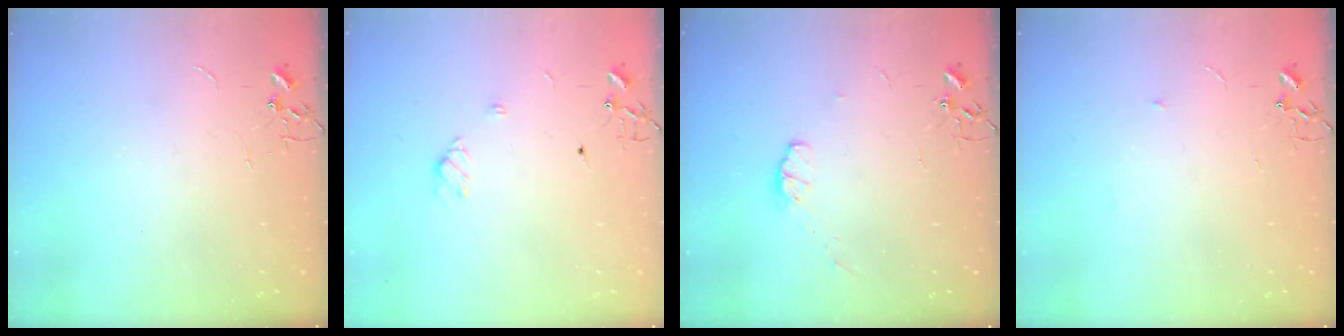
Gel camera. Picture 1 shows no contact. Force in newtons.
{"total": 5.8, "press": 5.7, "slide": 0.8}
{"total": 5.2, "press": 5.1, "slide": 0.8}
{"total": 4.0, "press": 3.9, "slide": 0.9}